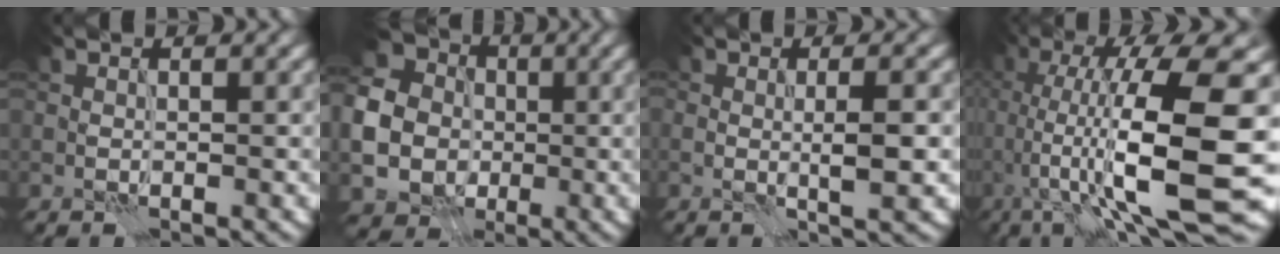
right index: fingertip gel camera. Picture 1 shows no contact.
{"total": 8.5, "force": [-0.6, 7.8, 3.3], "torque": [-0.092, -0.011, -0.019]}
{"total": 2.5, "force": [-0.2, 0.5, 2.4], "torque": [-0.034, -0.002, -0.003]}
{"total": 13.9, "force": [-1.2, 4.3, 13.2], "torque": [-0.210, -0.003, -0.018]}